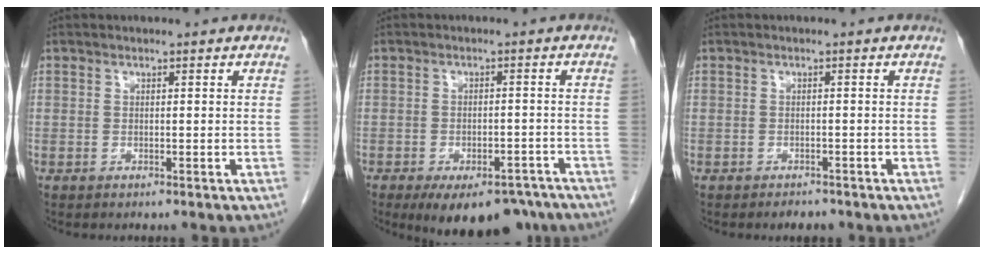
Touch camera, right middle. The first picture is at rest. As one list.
[{"total": 13.0, "force": [-9.8, 5.7, 6.3], "torque": [-0.085, -0.003, -0.126]}, {"total": 1.7, "force": [-1.4, 0.7, 0.5], "torque": [-0.013, -0.001, -0.016]}]